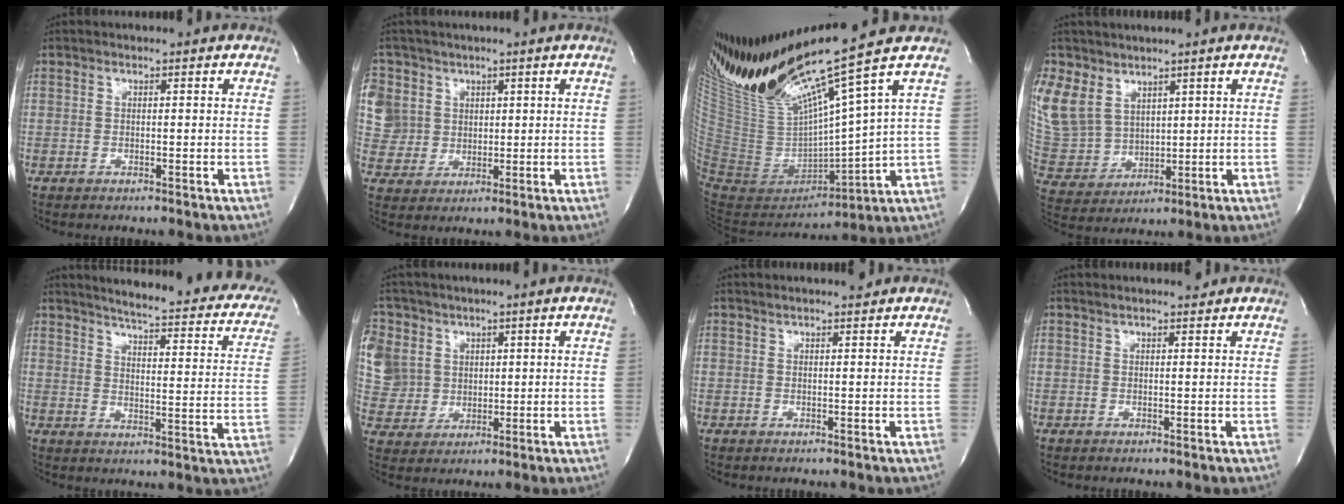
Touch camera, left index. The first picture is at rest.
{"total": 9.8, "force": [3.0, 9.3, 1.1], "torque": [-0.045, 0.021, 0.078]}
{"total": 21.3, "force": [15.9, -0.9, 14.1], "torque": [-0.246, -0.032, 0.307]}
{"total": 15.8, "force": [8.0, 12.0, 6.4], "torque": [-0.208, 0.018, 0.182]}
{"total": 23.2, "force": [19.4, 4.0, 12.1], "torque": [-0.157, -0.052, 0.212]}
{"total": 14.1, "force": [4.6, 12.9, 3.5], "torque": [-0.133, 0.035, 0.116]}
{"total": 1.8, "force": [1.7, -0.1, 0.6], "torque": [-0.010, 0.007, 0.022]}
{"total": 1.9, "force": [1.8, 0.2, 0.6], "torque": [-0.011, 0.008, 0.023]}